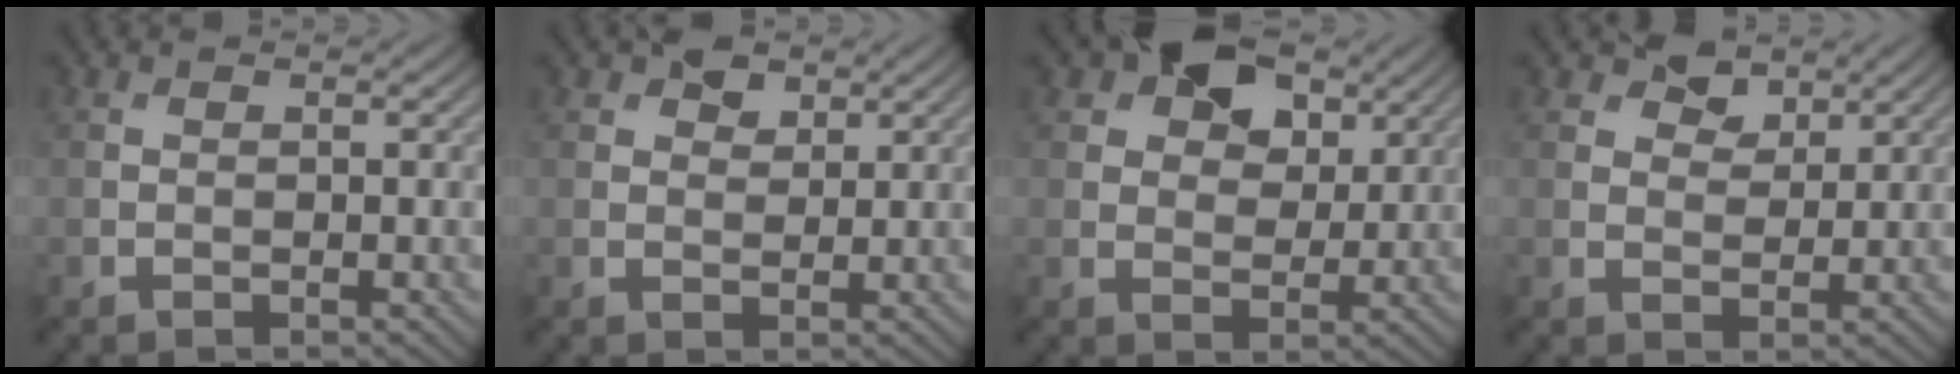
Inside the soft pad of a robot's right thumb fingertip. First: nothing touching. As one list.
[{"total": 2.8, "force": [1.8, 1.7, 1.3], "torque": [-0.020, -0.001, 0.031]}, {"total": 8.9, "force": [4.7, 5.5, 5.1], "torque": [-0.094, 0.007, 0.071]}, {"total": 3.8, "force": [2.6, 2.2, 1.6], "torque": [-0.030, 0.001, 0.046]}]